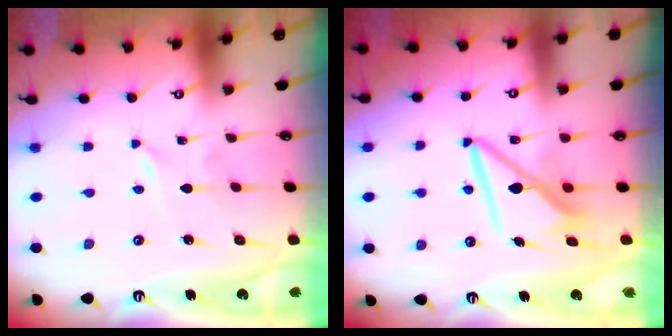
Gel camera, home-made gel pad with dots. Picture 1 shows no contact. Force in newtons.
{"total": 8.9, "press": 8.9, "slide": 0.8}